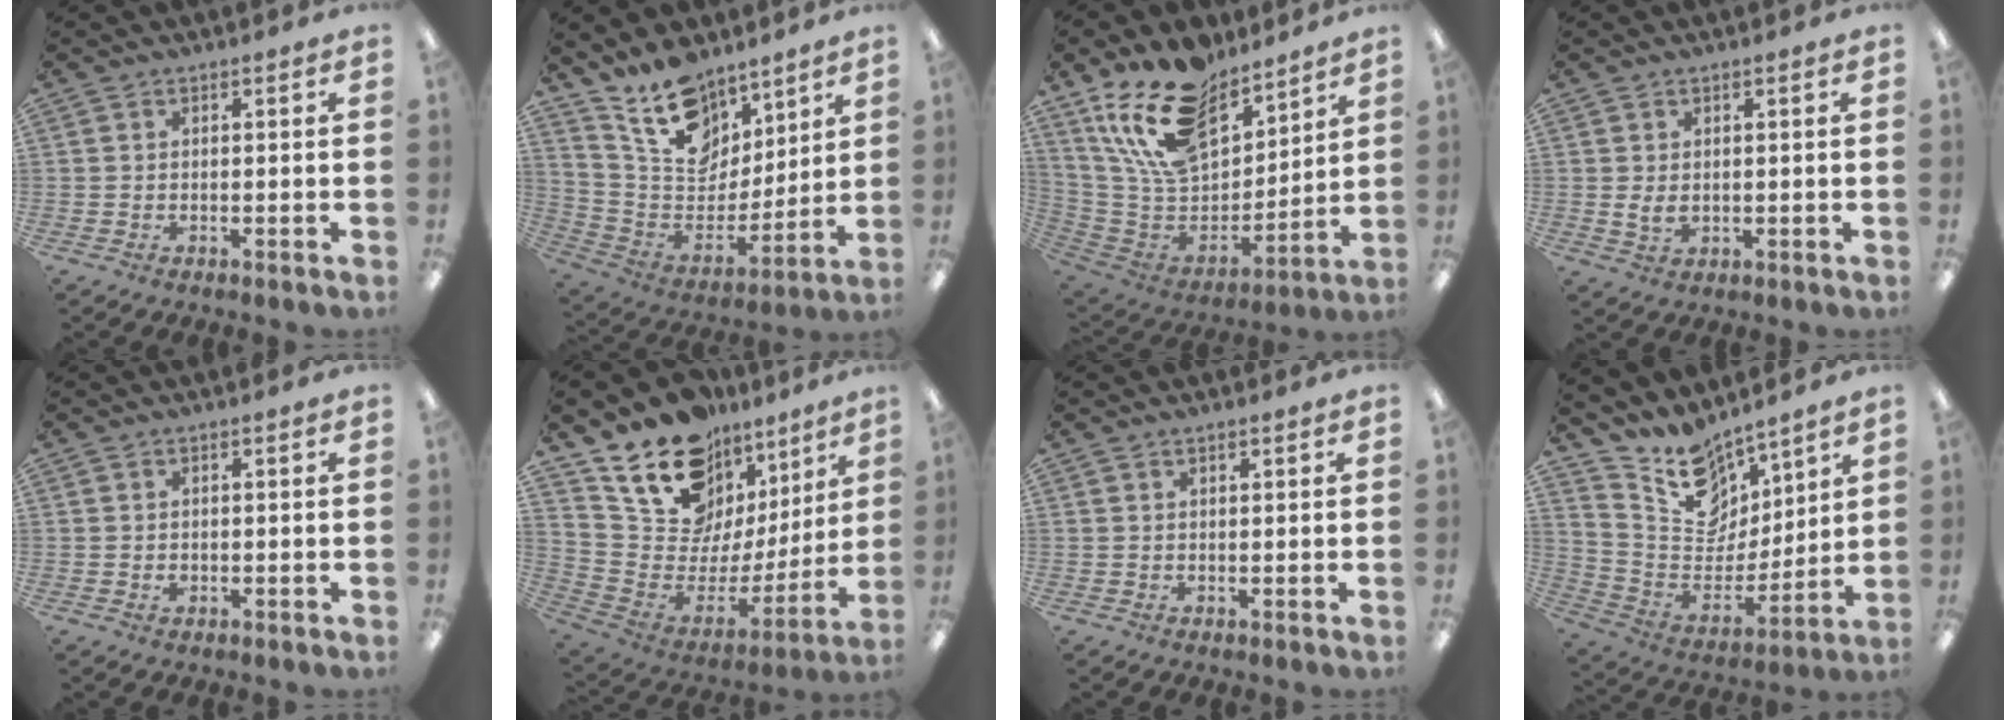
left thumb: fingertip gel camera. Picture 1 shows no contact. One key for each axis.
{"total": 16.4, "fx": 12.6, "fy": 8.9, "fz": 5.8, "tx": -0.113, "ty": -0.086, "tz": 0.236}
{"total": 20.9, "fx": 14.9, "fy": 10.8, "fz": 10.0, "tx": -0.195, "ty": -0.084, "tz": 0.275}
{"total": 2.9, "fx": 0.4, "fy": 1.9, "fz": 2.2, "tx": -0.033, "ty": 0.000, "tz": 0.007}
{"total": 0.8, "fx": 0.0, "fy": 0.7, "fz": 0.4, "tx": -0.008, "ty": 0.004, "tz": -0.001}
{"total": 16.1, "fx": 12.5, "fy": 8.8, "fz": 5.2, "tx": -0.111, "ty": -0.108, "tz": 0.230}
{"total": 0.9, "fx": 0.8, "fy": 0.3, "fz": 0.4, "tx": -0.008, "ty": 0.000, "tz": 0.014}
{"total": 13.7, "fx": 10.8, "fy": 7.6, "fz": 3.5, "tx": -0.078, "ty": -0.093, "tz": 0.205}